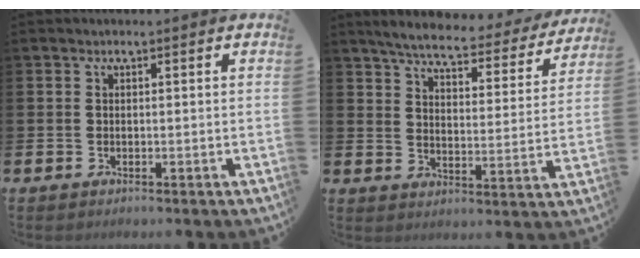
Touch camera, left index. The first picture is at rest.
{"total": 5.7, "force": [5.2, 0.8, 2.1], "torque": [-0.062, -0.037, 0.082]}